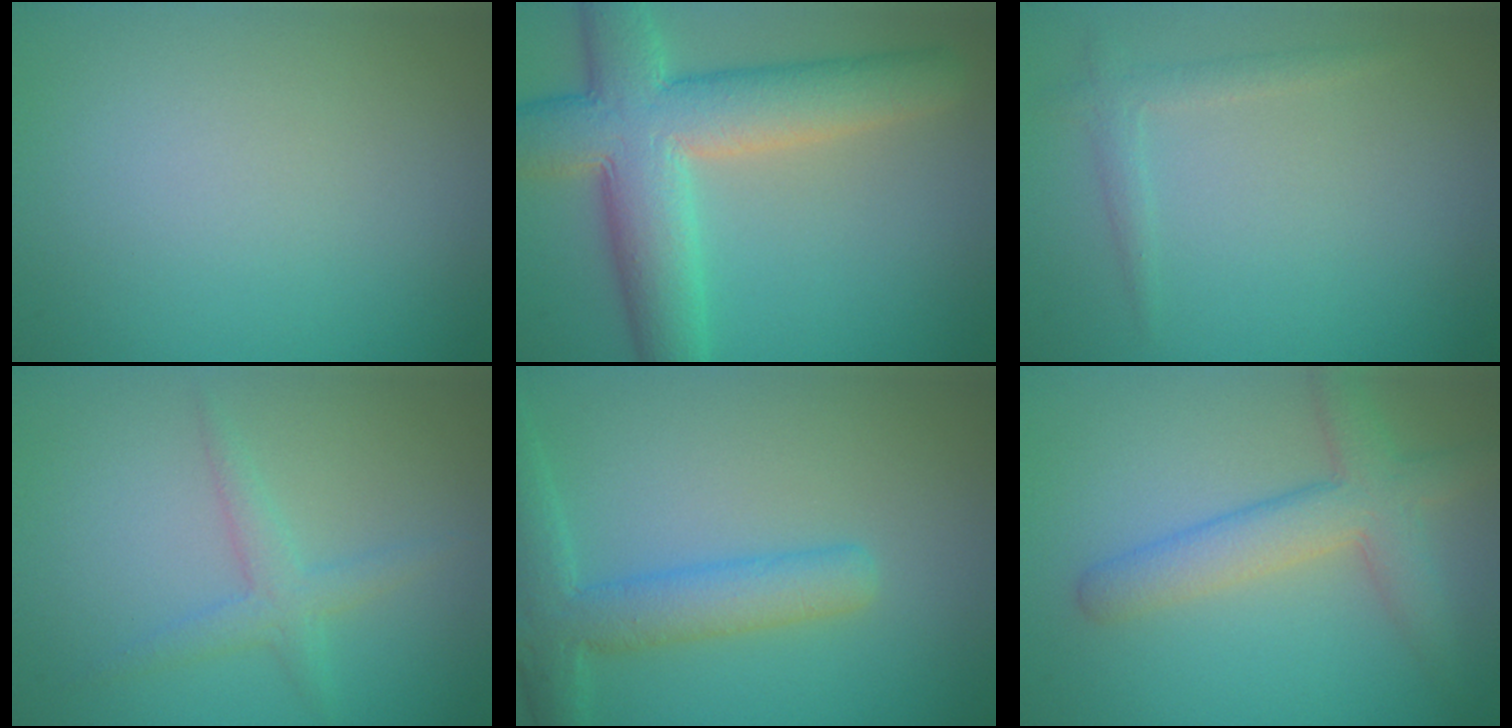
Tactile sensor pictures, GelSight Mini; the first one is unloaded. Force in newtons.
{"total": 9.9, "press": 9.9, "slide": 0.6}
{"total": 1.5, "press": 1.5, "slide": 0.1}
{"total": 2.0, "press": 2.0, "slide": 0.1}
{"total": 4.6, "press": 4.6, "slide": 0.2}
{"total": 4.4, "press": 4.4, "slide": 0.1}